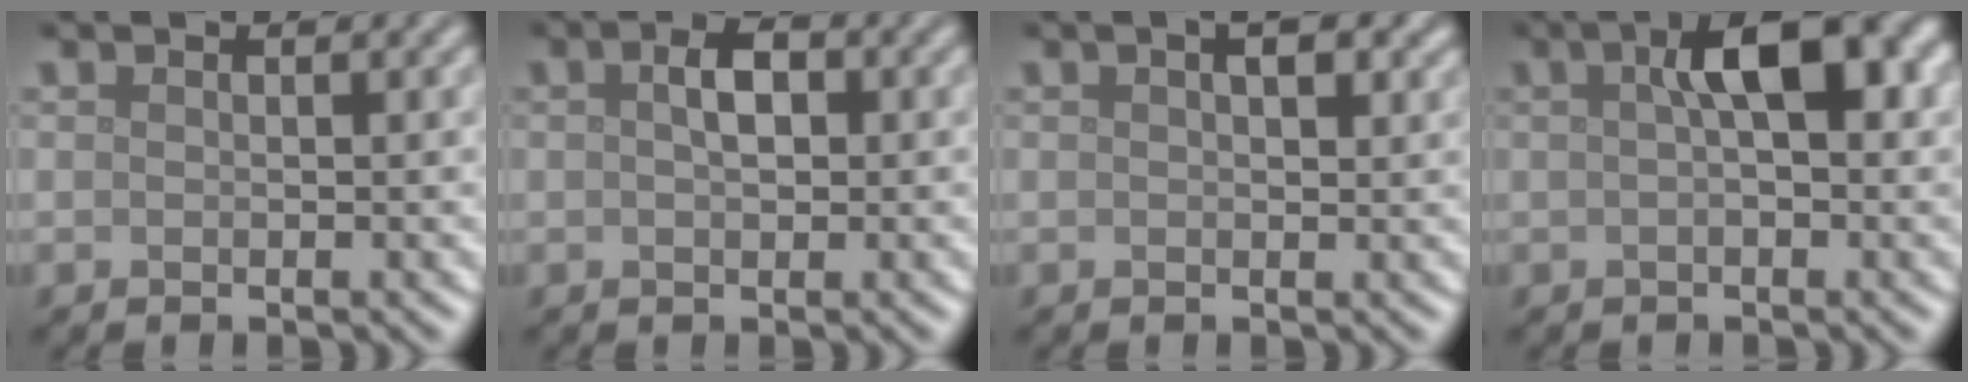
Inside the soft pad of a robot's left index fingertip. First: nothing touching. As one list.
[{"total": 2.5, "force": [0.4, 1.4, 2.0], "torque": [-0.036, 0.005, 0.002]}, {"total": 2.0, "force": [0.8, 0.8, 1.6], "torque": [-0.020, 0.003, 0.012]}, {"total": 5.6, "force": [1.3, 2.0, 5.0], "torque": [-0.069, 0.013, 0.014]}]